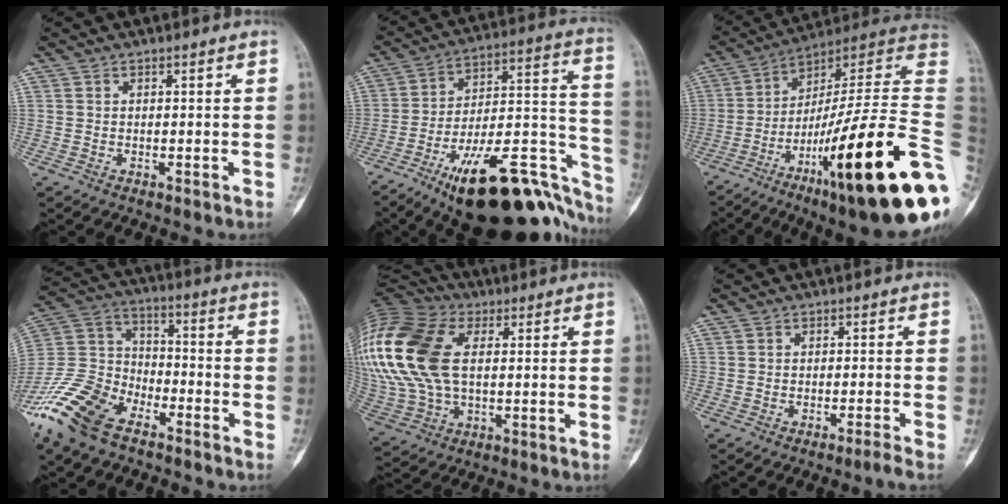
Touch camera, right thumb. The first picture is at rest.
{"total": 31.5, "force": [-16.3, 12.0, 24.1], "torque": [-0.253, 0.091, -0.241]}
{"total": 33.7, "force": [-8.7, 5.5, 32.1], "torque": [-0.399, 0.061, -0.141]}
{"total": 17.5, "force": [-11.6, 9.1, 9.4], "torque": [-0.197, 0.054, -0.228]}
{"total": 26.8, "force": [5.1, 16.3, 20.6], "torque": [-0.503, 0.022, 0.098]}
{"total": 1.7, "force": [-1.3, -0.8, 0.8], "torque": [-0.024, 0.012, -0.024]}